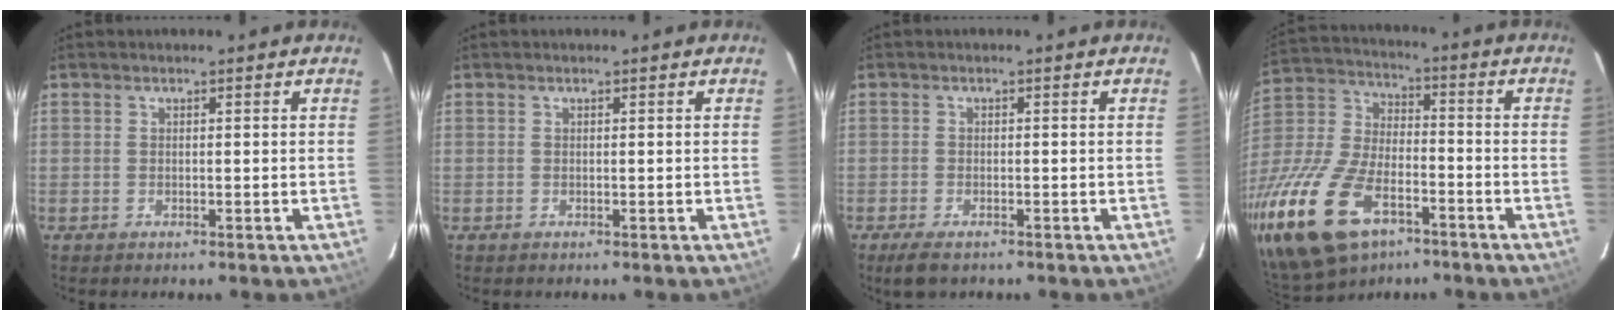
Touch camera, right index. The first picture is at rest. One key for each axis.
{"total": 0.0}
{"total": 3.9, "fx": -2.8, "fy": 1.5, "fz": 2.2, "tx": -0.055, "ty": -0.014, "tz": -0.049}
{"total": 24.3, "fx": -13.4, "fy": 13.1, "fz": 15.4, "tx": -0.347, "ty": -0.021, "tz": -0.239}